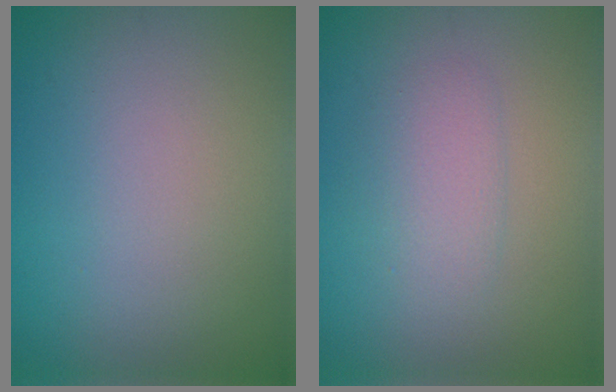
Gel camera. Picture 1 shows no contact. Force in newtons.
{"total": 2.0, "press": 2.0, "slide": 0.1}